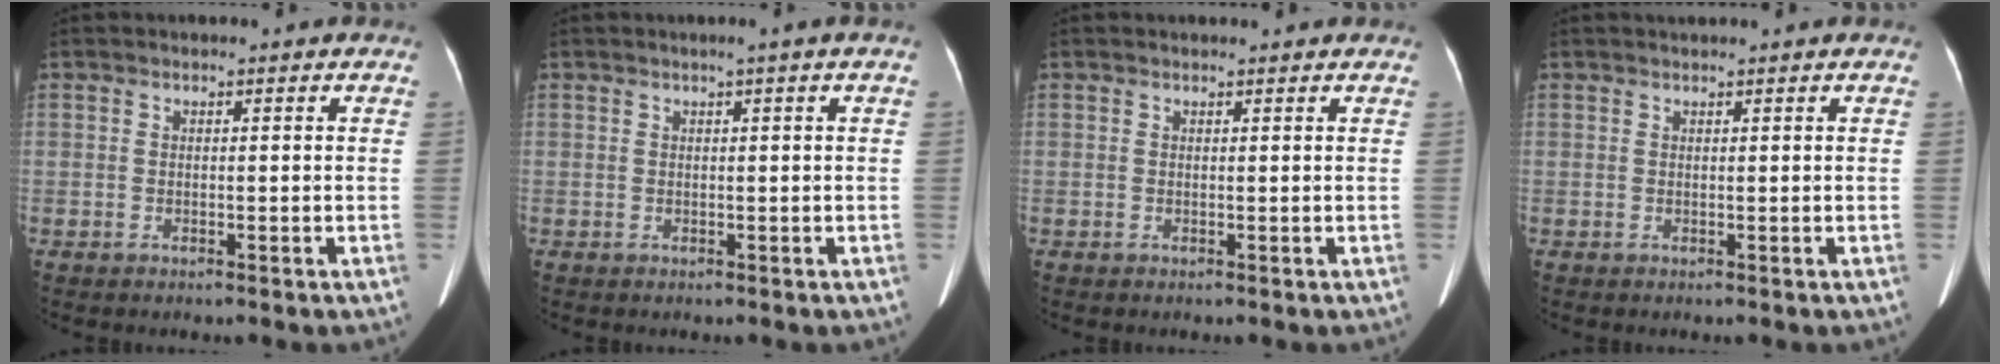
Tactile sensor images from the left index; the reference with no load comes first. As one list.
[{"total": 0.9, "force": [0.3, -0.4, 0.8], "torque": [-0.016, -0.001, 0.012]}, {"total": 1.7, "force": [1.6, 0.1, 0.4], "torque": [-0.008, 0.012, 0.021]}, {"total": 1.5, "force": [1.4, -0.3, 0.5], "torque": [-0.006, 0.019, 0.030]}]